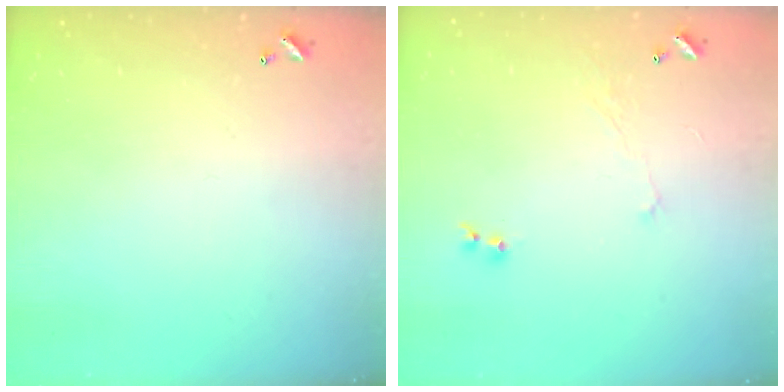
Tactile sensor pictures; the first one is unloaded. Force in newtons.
{"total": 1.2, "press": 0.9, "slide": 0.8}